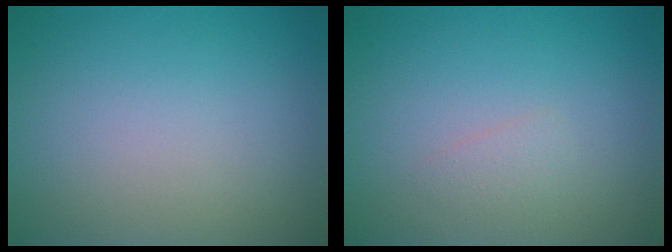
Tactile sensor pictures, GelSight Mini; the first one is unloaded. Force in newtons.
{"total": 0.9, "press": 0.9, "slide": 0.1}